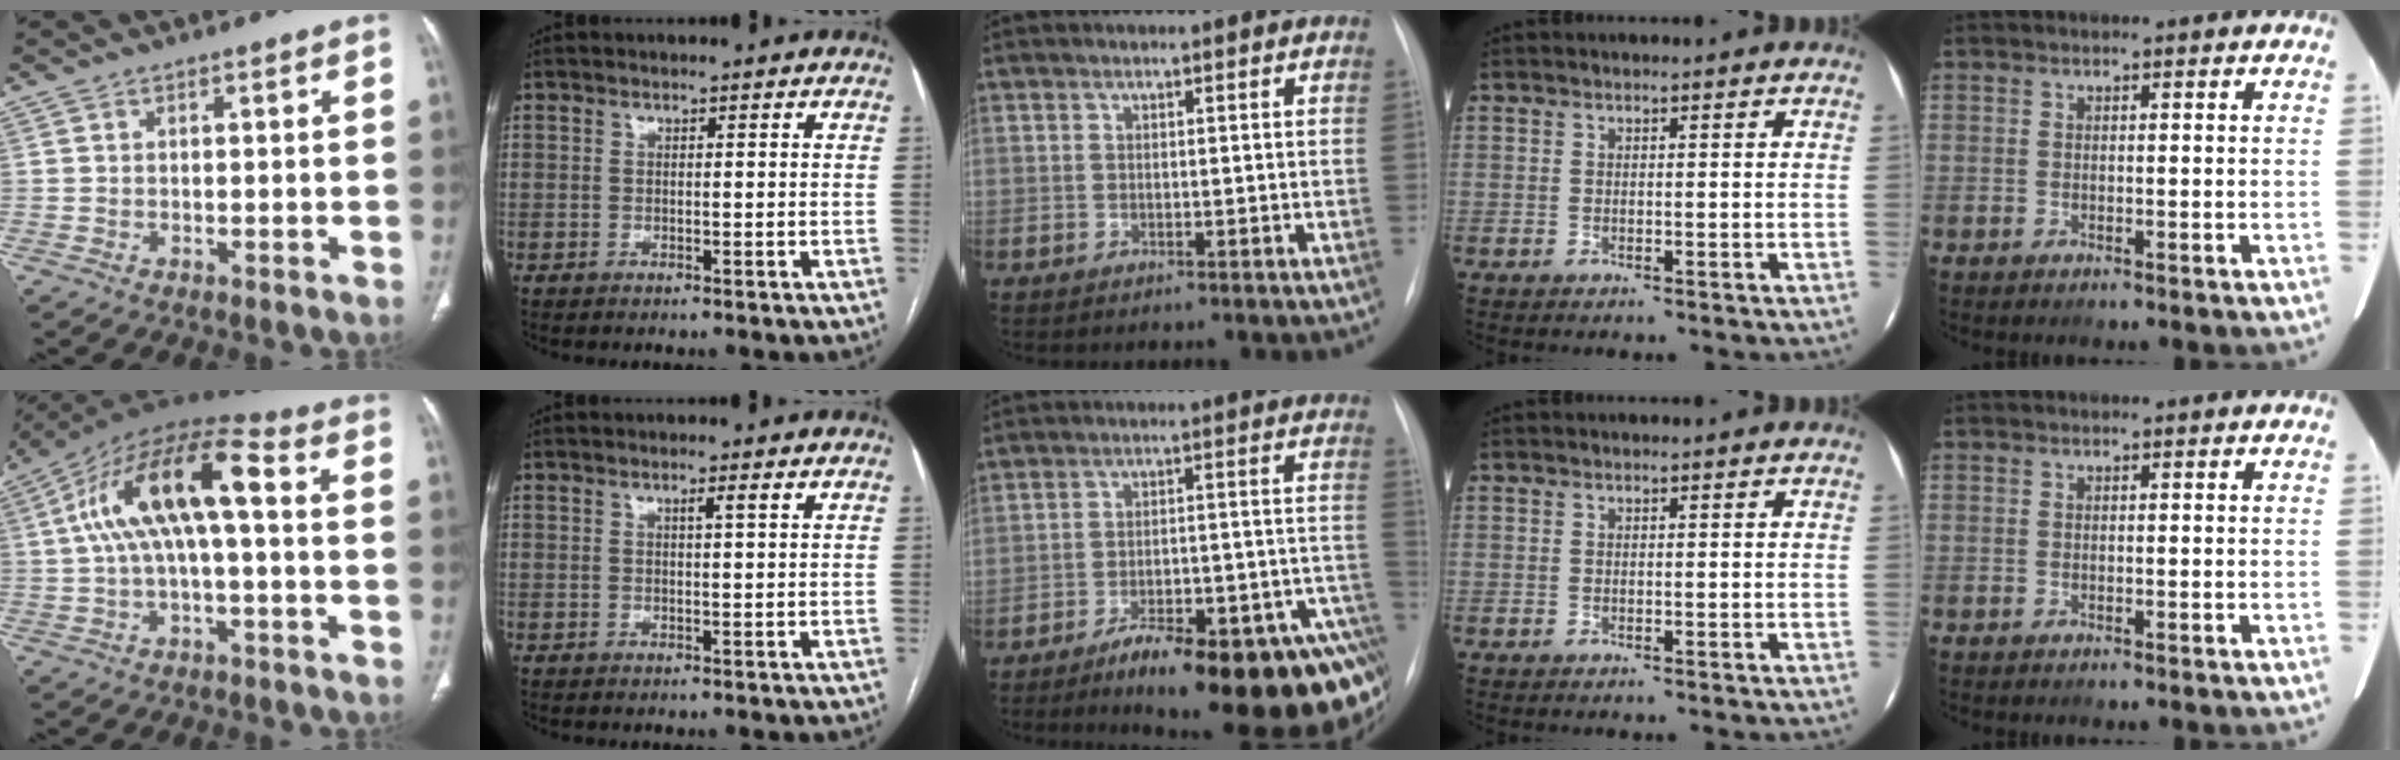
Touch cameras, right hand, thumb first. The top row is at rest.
{"thumb": {"total": 16.2, "force": [1.6, 6.2, 14.8], "torque": [-0.276, 0.051, 0.023]}, "index": {"total": 1.2, "force": [0.7, -0.2, 1.0], "torque": [-0.019, 0.000, 0.011]}, "middle": {"total": 22.8, "force": [-15.5, 5.2, 15.9], "torque": [-0.113, 0.031, -0.207]}}